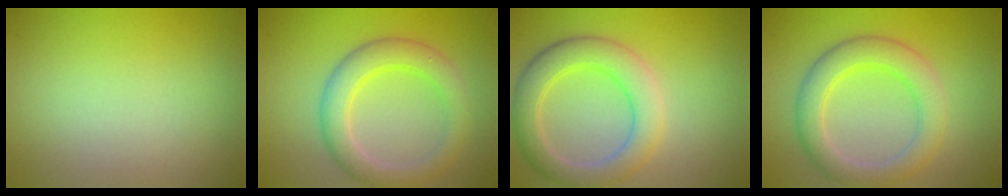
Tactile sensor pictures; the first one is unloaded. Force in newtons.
{"total": 4.4, "press": 4.4, "slide": 0.1}
{"total": 5.0, "press": 5.0, "slide": 0.2}
{"total": 4.7, "press": 4.7, "slide": 0.3}